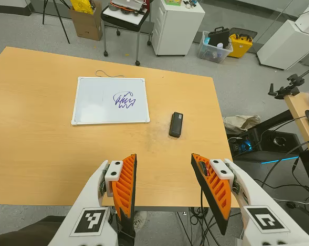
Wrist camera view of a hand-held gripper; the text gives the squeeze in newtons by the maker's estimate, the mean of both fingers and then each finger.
{"total": 0.0}